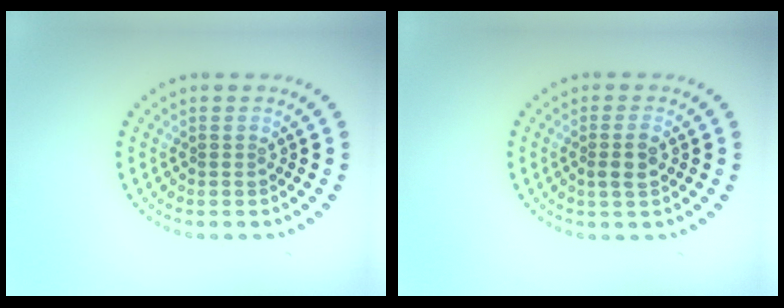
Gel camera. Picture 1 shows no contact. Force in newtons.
{"total": 1.7, "press": 1.6, "slide": 0.5}